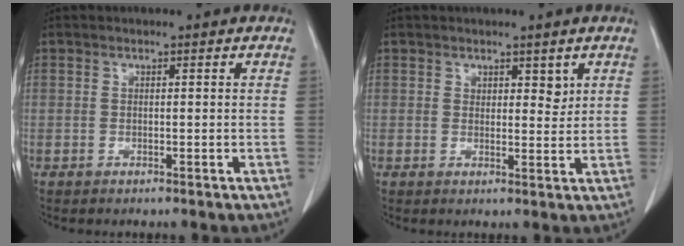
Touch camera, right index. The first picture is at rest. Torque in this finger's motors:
{"motor_torque": [-0.04, 0.21, 0.01, 0.00]}